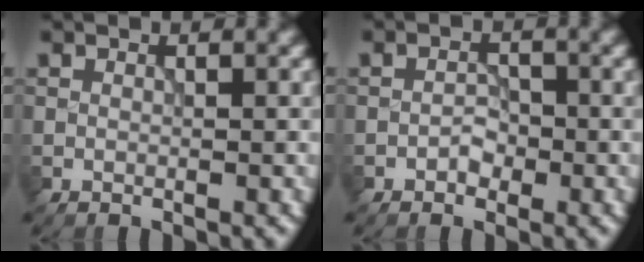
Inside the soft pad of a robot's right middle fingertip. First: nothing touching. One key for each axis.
{"total": 1.3, "fx": -0.7, "fy": 0.9, "fz": 0.7, "tx": -0.010, "ty": 0.004, "tz": -0.013}